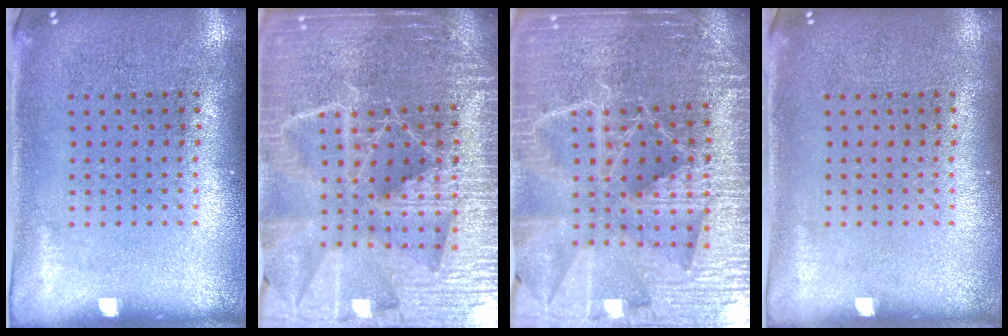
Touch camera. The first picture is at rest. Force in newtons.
{"total": 5.8, "press": 5.1, "slide": 2.7}
{"total": 5.3, "press": 4.8, "slide": 2.3}
{"total": 0.0}